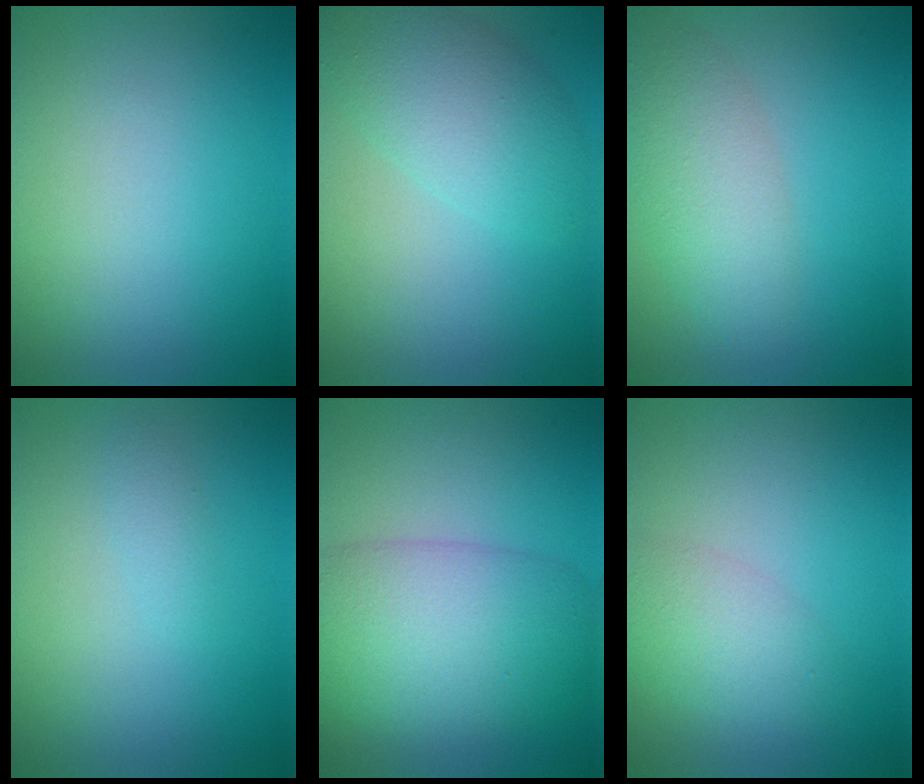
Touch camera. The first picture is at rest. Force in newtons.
{"total": 4.7, "press": 4.7, "slide": 0.1}
{"total": 4.0, "press": 3.9, "slide": 0.2}
{"total": 0.8, "press": 0.8, "slide": 0.1}
{"total": 8.7, "press": 8.7, "slide": 0.5}
{"total": 3.2, "press": 3.2, "slide": 0.0}